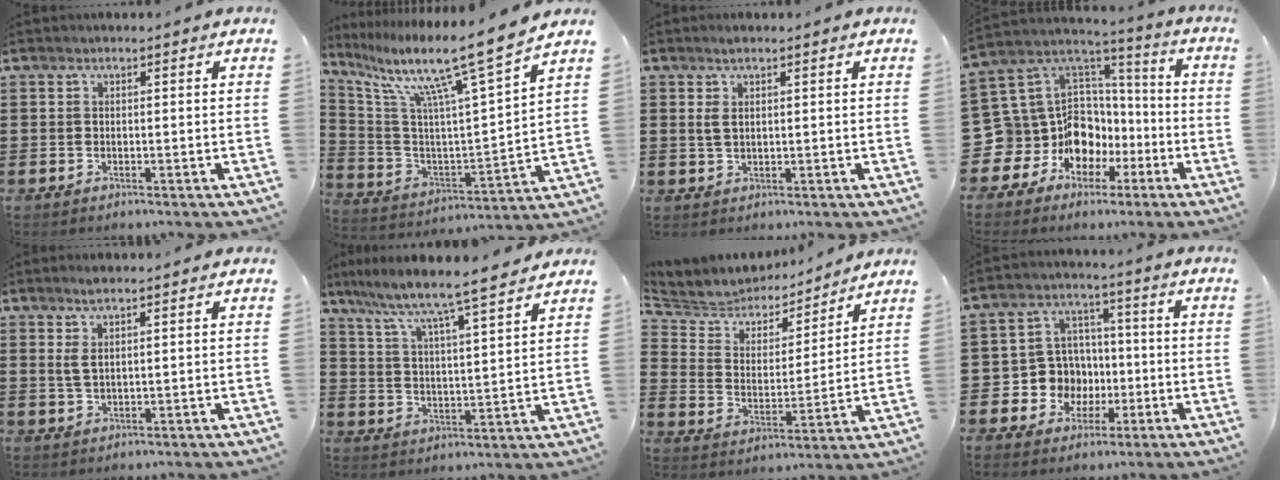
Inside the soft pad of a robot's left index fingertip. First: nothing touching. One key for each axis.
{"total": 12.7, "fx": 9.3, "fy": 0.1, "fz": 8.7, "tx": -0.179, "ty": -0.066, "tz": 0.140}
{"total": 2.3, "fx": 1.0, "fy": 0.8, "fz": 1.9, "tx": -0.040, "ty": 0.006, "tz": 0.017}
{"total": 12.7, "fx": -4.4, "fy": 11.5, "fz": 3.4, "tx": -0.114, "ty": -0.021, "tz": -0.058}
{"total": 2.9, "fx": 1.5, "fy": 0.7, "fz": 2.4, "tx": -0.050, "ty": 0.004, "tz": 0.026}
{"total": 6.1, "fx": 5.5, "fy": -0.4, "fz": 2.8, "tx": -0.077, "ty": -0.042, "tz": 0.083}
{"total": 4.9, "fx": 4.6, "fy": 1.7, "fz": -0.1, "tx": -0.036, "ty": -0.038, "tz": 0.074}
{"total": 8.3, "fx": -0.8, "fy": 7.9, "fz": 2.1, "tx": -0.067, "ty": 0.012, "tz": -0.005}